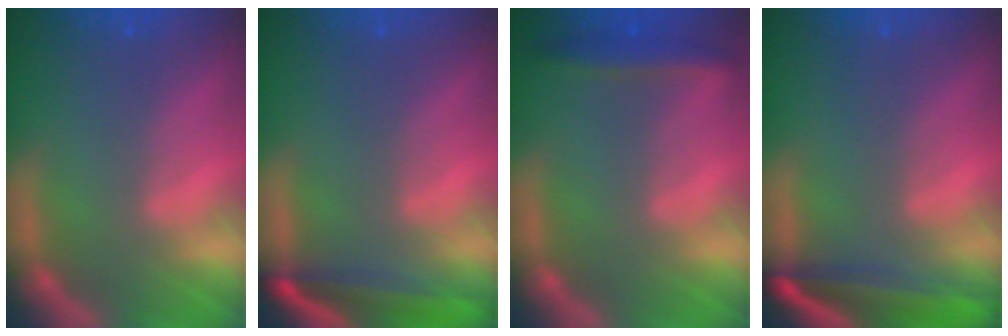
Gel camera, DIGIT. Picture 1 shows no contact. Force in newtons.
{"total": 5.5}
{"total": 2.9}
{"total": 7.1}